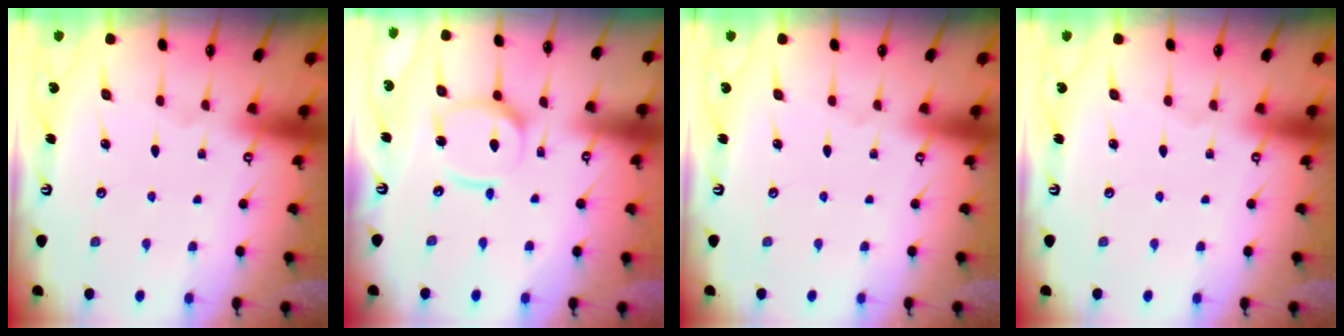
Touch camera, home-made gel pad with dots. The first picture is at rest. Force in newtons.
{"total": 11.6, "press": 11.5, "slide": 1.5}
{"total": 0.0}
{"total": 0.0}